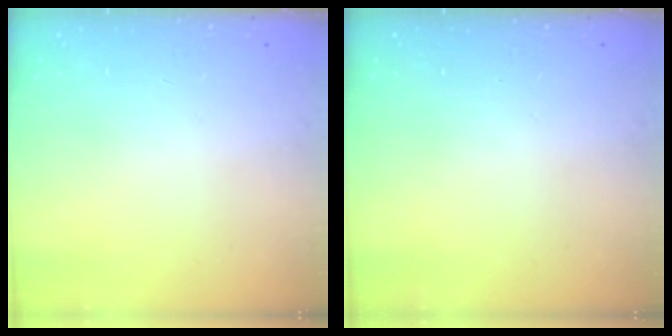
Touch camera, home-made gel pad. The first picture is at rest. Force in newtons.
{"total": 0.0}